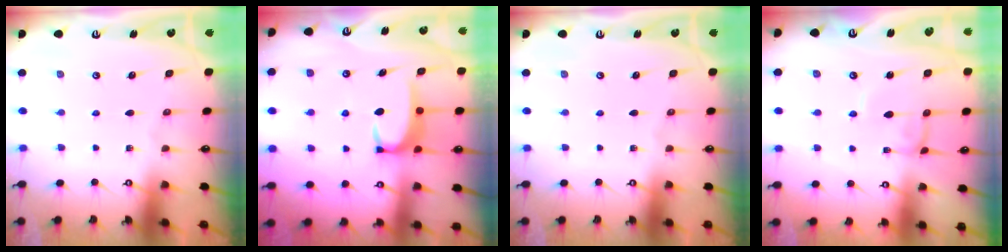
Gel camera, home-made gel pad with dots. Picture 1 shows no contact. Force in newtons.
{"total": 3.5, "press": 3.5, "slide": 0.5}
{"total": 0.0}
{"total": 0.0}